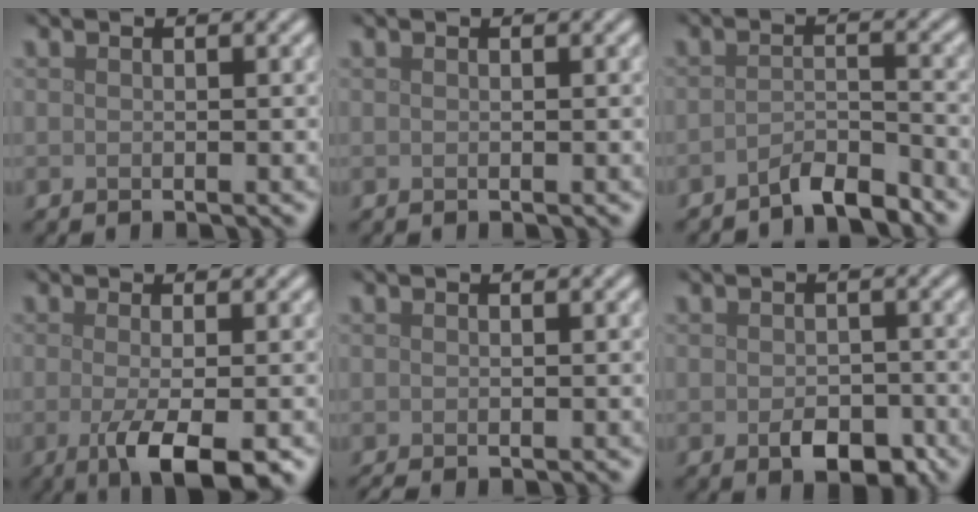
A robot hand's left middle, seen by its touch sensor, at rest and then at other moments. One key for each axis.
{"total": 0.0}
{"total": 2.7, "fx": -2.4, "fy": 0.4, "fz": 1.1, "tx": -0.021, "ty": 0.004, "tz": -0.048}
{"total": 4.8, "fx": -1.4, "fy": 1.3, "fz": 4.4, "tx": -0.072, "ty": -0.006, "tz": -0.027}
{"total": 0.7, "fx": -0.5, "fy": 0.2, "fz": 0.5, "tx": -0.011, "ty": -0.003, "tz": -0.003}
{"total": 3.1, "fx": -1.1, "fy": 1.9, "fz": 2.1, "tx": -0.037, "ty": -0.010, "tz": -0.017}